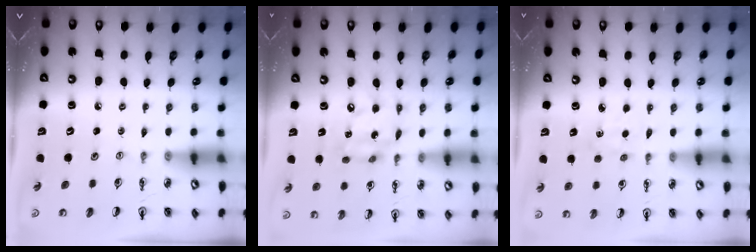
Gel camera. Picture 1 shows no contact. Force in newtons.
{"total": 9.3, "press": 9.3, "slide": 0.8}
{"total": 3.9, "press": 3.9, "slide": 0.5}